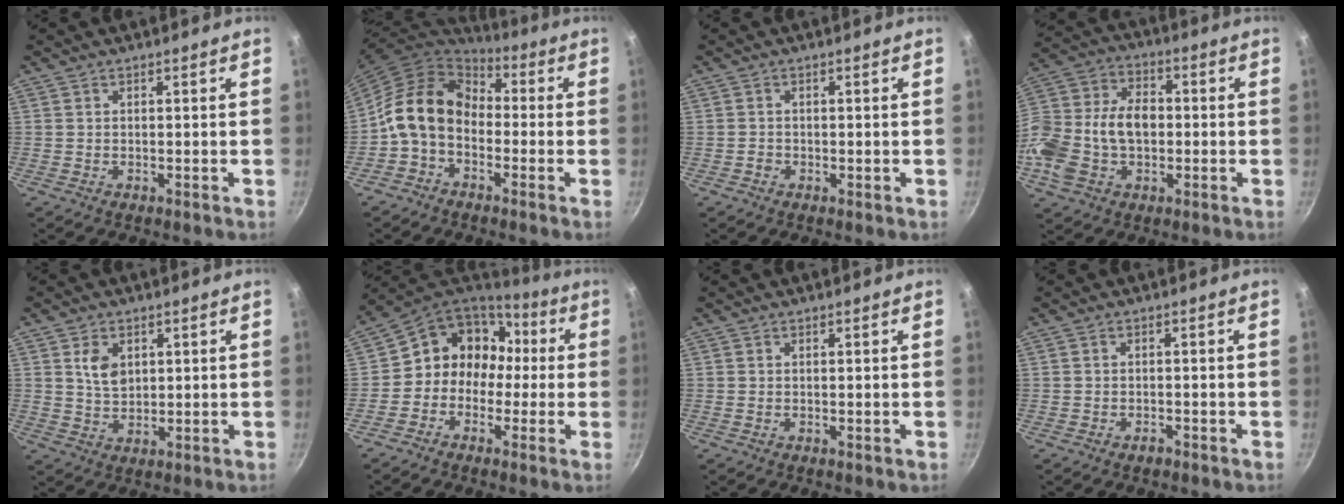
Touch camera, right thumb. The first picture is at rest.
{"total": 13.4, "force": [-1.9, 10.0, 8.8], "torque": [-0.133, 0.046, -0.059]}
{"total": 0.9, "force": [-0.4, 0.8, 0.2], "torque": [-0.001, 0.002, -0.008]}
{"total": 18.1, "force": [-2.1, 12.7, 12.7], "torque": [-0.243, 0.045, -0.045]}
{"total": 5.3, "force": [1.7, 3.7, 3.4], "torque": [-0.046, -0.011, 0.034]}
{"total": 13.1, "force": [0.2, 11.2, 6.7], "torque": [-0.054, 0.049, -0.019]}
{"total": 0.0}
{"total": 1.2, "force": [-0.8, 0.7, 0.6], "torque": [-0.010, 0.009, -0.013]}